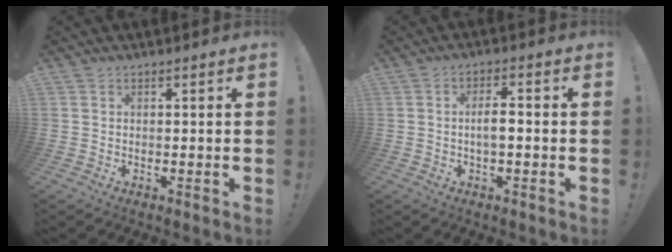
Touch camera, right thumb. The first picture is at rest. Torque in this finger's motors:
{"motor_torque": [-0.33, -0.10, 0.12, 0.18, 0.09]}